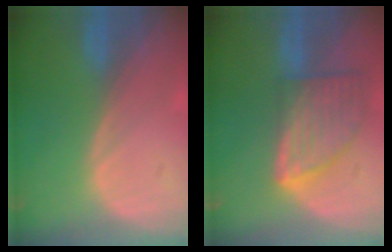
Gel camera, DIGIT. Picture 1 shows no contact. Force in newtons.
{"total": 8.2, "press": 7.4, "slide": 3.4}